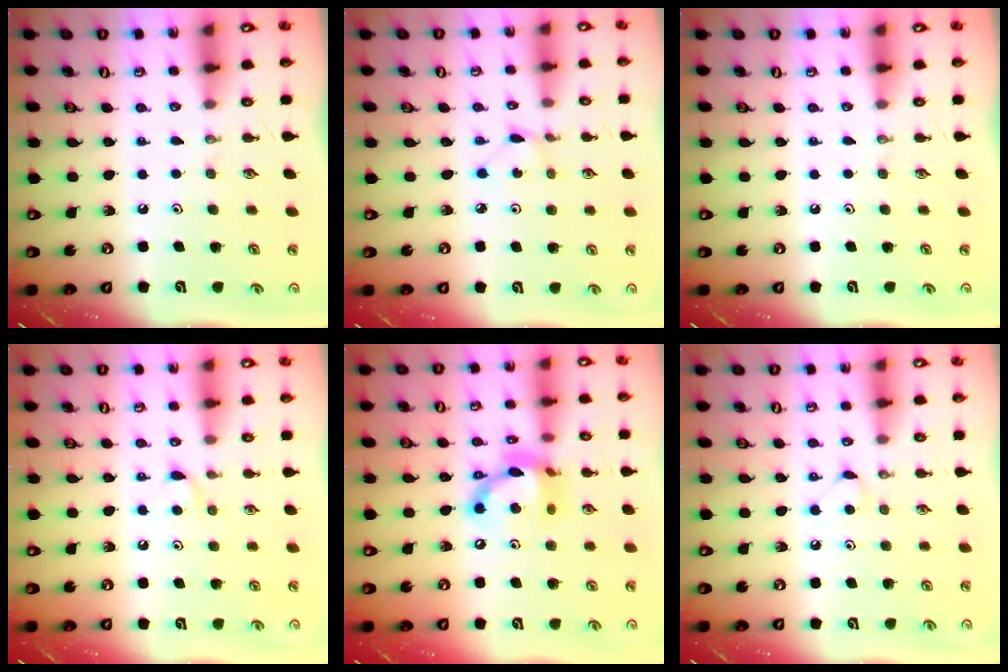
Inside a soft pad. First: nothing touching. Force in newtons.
{"total": 1.1, "press": 1.1, "slide": 0.1}
{"total": 0.0}
{"total": 5.4, "press": 5.3, "slide": 0.6}
{"total": 14.3, "press": 14.3, "slide": 1.2}
{"total": 3.2, "press": 3.2, "slide": 0.5}